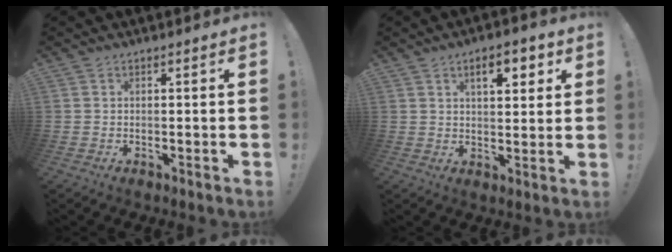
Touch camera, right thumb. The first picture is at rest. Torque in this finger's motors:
{"motor_torque": [-0.32, 0.39, 0.00, 0.00, 0.08]}